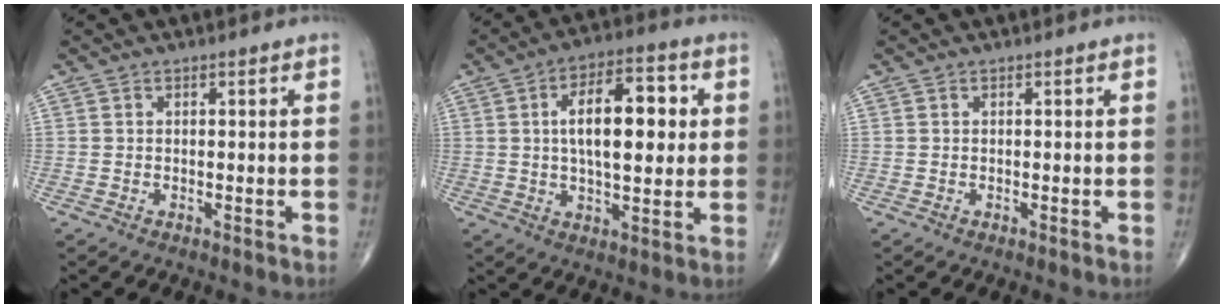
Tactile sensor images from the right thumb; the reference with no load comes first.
{"total": 14.4, "force": [2.3, 6.5, 12.7], "torque": [-0.181, 0.008, 0.034]}
{"total": 0.0}